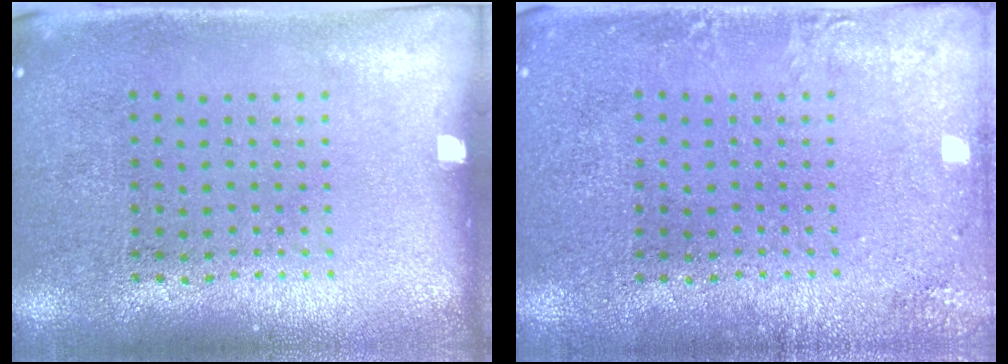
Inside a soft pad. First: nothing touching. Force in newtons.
{"total": 1.6, "press": 1.6, "slide": 0.1}